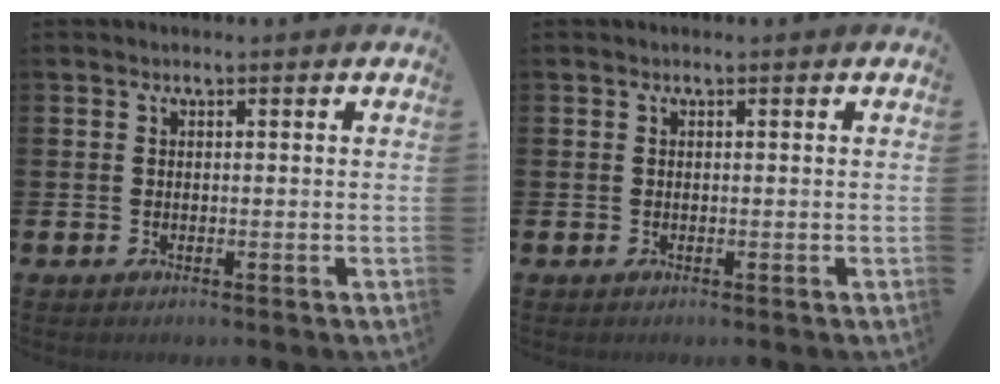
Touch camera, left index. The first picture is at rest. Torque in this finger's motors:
{"motor_torque": [0.00, 0.00, 0.00, 0.00]}